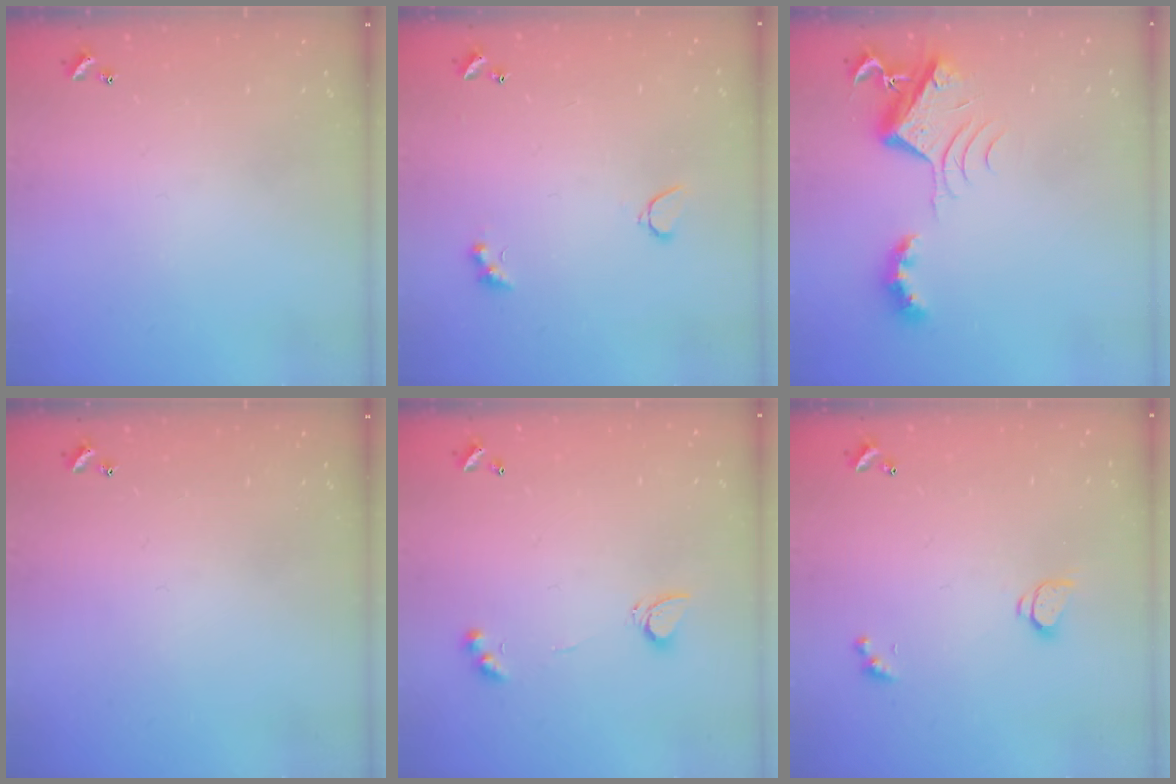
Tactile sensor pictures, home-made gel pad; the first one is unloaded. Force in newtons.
{"total": 3.5, "press": 3.3, "slide": 0.9}
{"total": 7.2, "press": 7.1, "slide": 0.9}
{"total": 0.0}
{"total": 3.1, "press": 3.1, "slide": 0.6}
{"total": 1.6, "press": 1.5, "slide": 0.4}